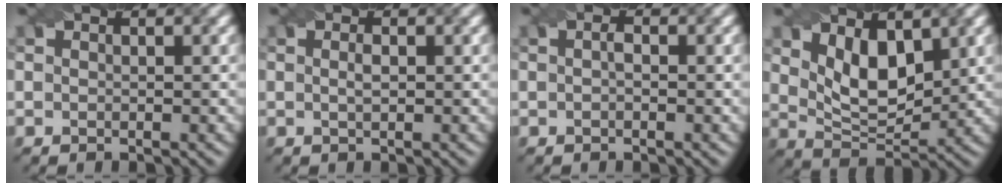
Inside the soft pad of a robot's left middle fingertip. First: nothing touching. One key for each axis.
{"total": 0.9, "fx": 0.0, "fy": 0.2, "fz": 0.9, "tx": -0.018, "ty": 0.002, "tz": 0.002}
{"total": 0.8, "fx": -0.1, "fy": 0.4, "fz": 0.7, "tx": -0.015, "ty": -0.001, "tz": 0.000}
{"total": 5.1, "fx": 2.1, "fy": 2.7, "fz": 3.8, "tx": -0.077, "ty": -0.009, "tz": 0.039}